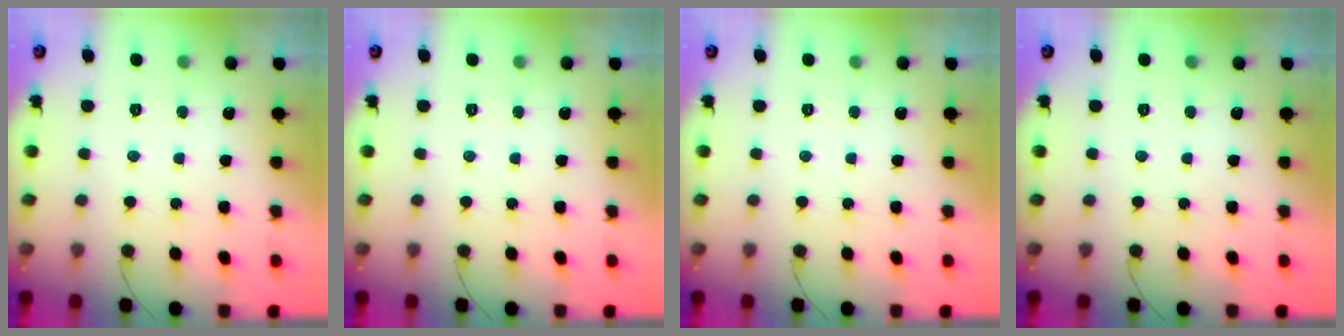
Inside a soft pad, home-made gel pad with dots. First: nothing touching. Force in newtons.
{"total": 0.0}
{"total": 0.0}
{"total": 0.0}